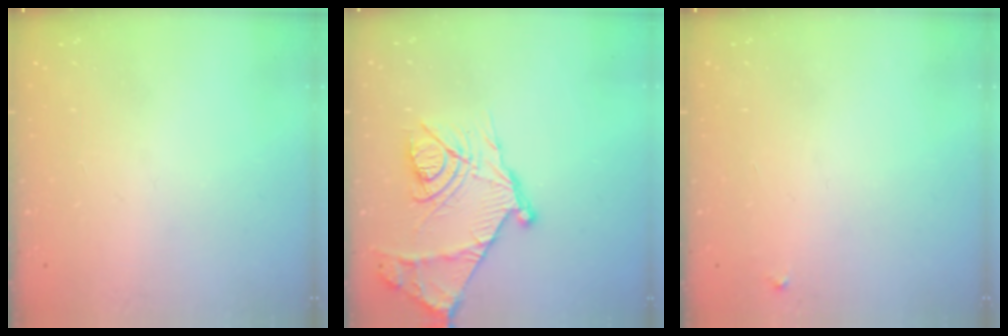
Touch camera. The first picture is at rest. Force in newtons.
{"total": 18.9, "press": 18.8, "slide": 1.6}
{"total": 2.3, "press": 2.3, "slide": 0.2}